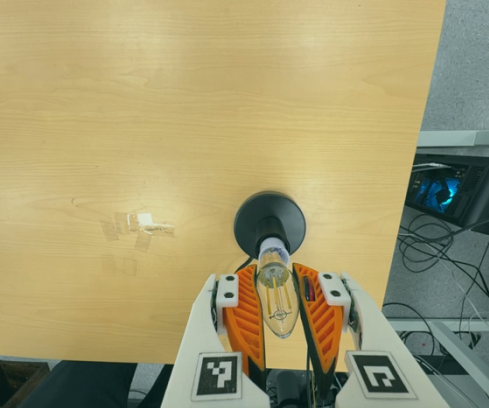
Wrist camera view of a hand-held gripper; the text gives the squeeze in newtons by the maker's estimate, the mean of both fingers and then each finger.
{"total": 22.3, "left": 24.8, "right": 19.9}